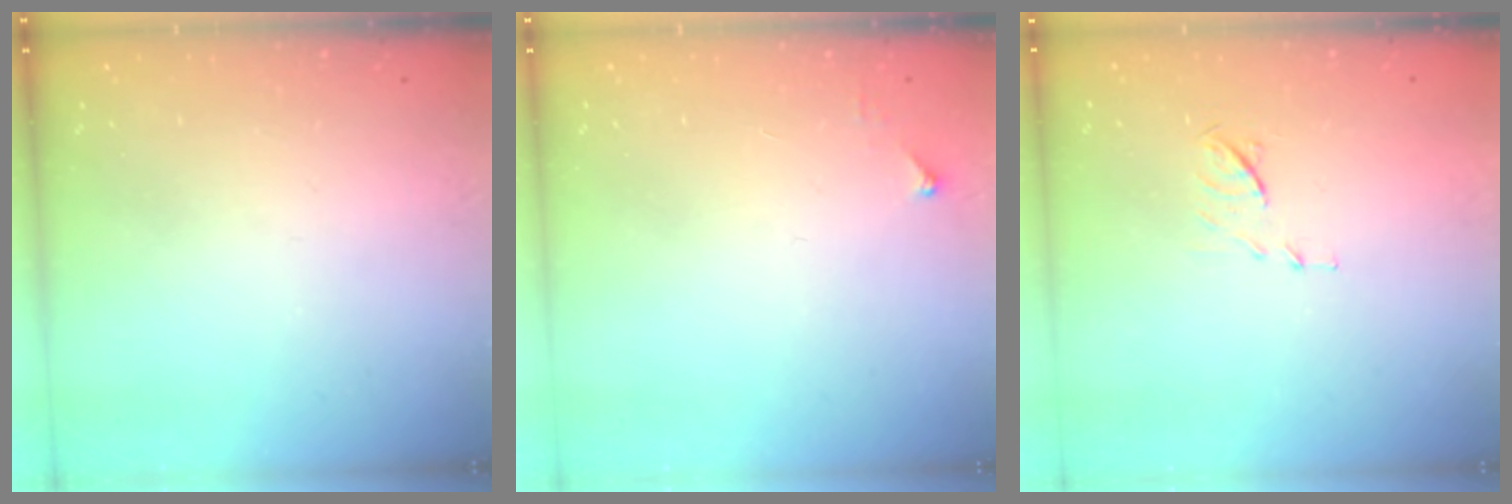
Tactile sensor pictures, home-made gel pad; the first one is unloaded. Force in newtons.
{"total": 3.5, "press": 3.4, "slide": 0.4}
{"total": 6.9, "press": 6.9, "slide": 0.7}